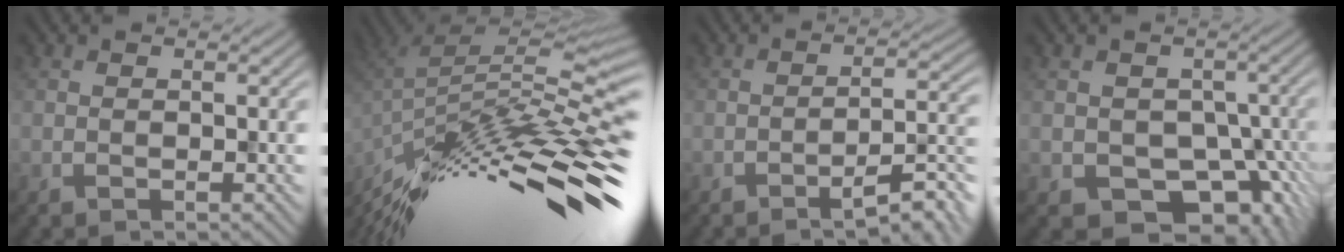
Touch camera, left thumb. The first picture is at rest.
{"total": 14.8, "force": [-8.4, 4.8, 11.1], "torque": [-0.190, 0.029, -0.135]}
{"total": 6.9, "force": [-4.8, 1.2, 4.8], "torque": [-0.077, 0.011, -0.065]}
{"total": 8.2, "force": [-3.2, 6.5, 3.8], "torque": [-0.043, -0.019, -0.027]}